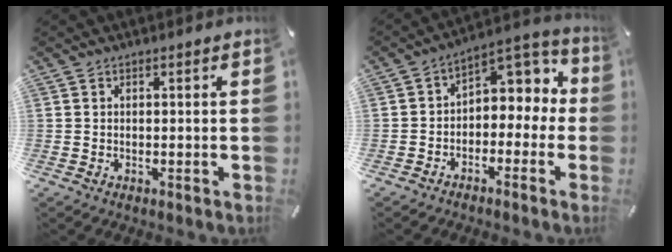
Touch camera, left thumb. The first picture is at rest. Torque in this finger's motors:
{"motor_torque": [0.70, 2.08, 0.44, -0.34, 0.18]}